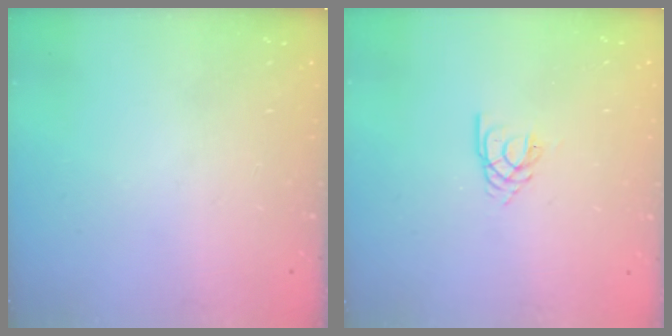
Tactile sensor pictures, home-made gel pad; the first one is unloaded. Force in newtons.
{"total": 2.6, "press": 2.6, "slide": 0.3}